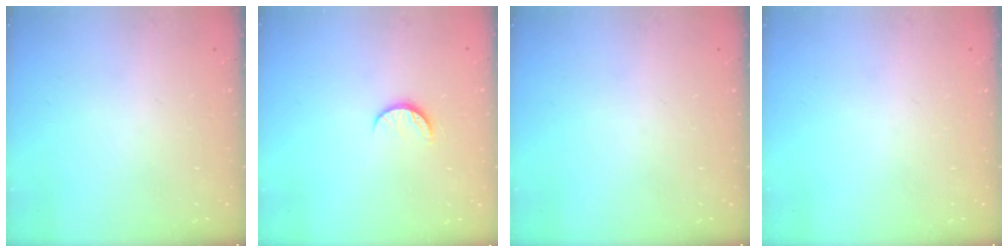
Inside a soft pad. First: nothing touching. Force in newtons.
{"total": 6.2, "press": 6.2, "slide": 0.6}
{"total": 0.0}
{"total": 0.0}